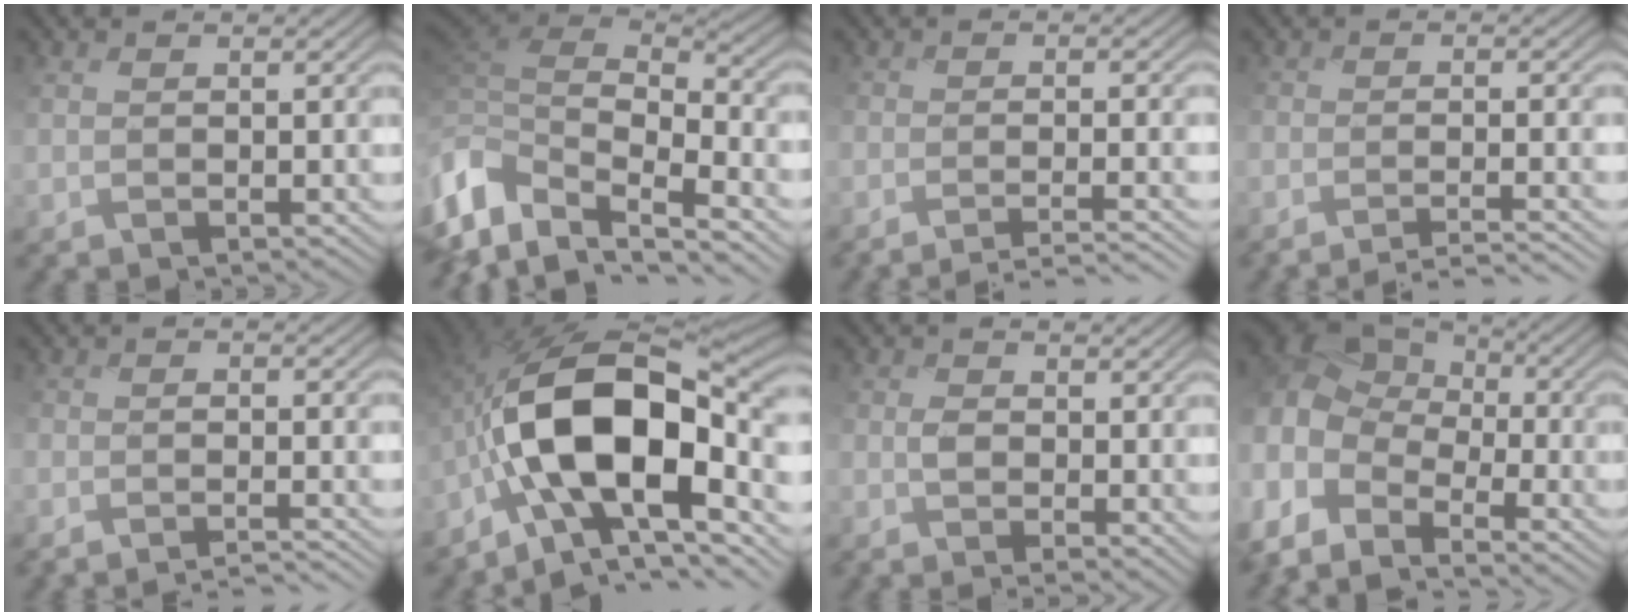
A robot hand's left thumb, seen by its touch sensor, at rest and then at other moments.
{"total": 12.6, "force": [-5.4, 7.2, 8.8], "torque": [-0.265, -0.024, -0.082]}
{"total": 5.2, "force": [-4.4, 0.7, 2.8], "torque": [-0.041, 0.008, -0.071]}
{"total": 5.0, "force": [-4.3, 0.6, 2.4], "torque": [-0.036, 0.008, -0.073]}
{"total": 5.2, "force": [-4.6, 0.8, 2.3], "torque": [-0.035, 0.002, -0.070]}
{"total": 18.0, "force": [-3.1, 10.1, 14.6], "torque": [-0.272, 0.003, -0.056]}
{"total": 3.9, "force": [-0.1, 2.1, 3.3], "torque": [-0.064, -0.003, -0.004]}
{"total": 13.2, "force": [-5.1, 9.3, 8.0], "torque": [-0.225, -0.013, -0.064]}